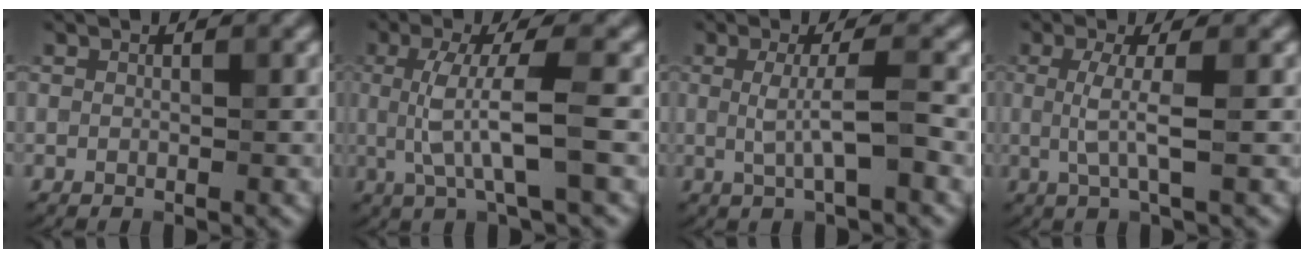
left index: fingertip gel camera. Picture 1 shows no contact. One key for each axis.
{"total": 5.6, "fx": 0.0, "fy": 1.1, "fz": 5.5, "tx": -0.115, "ty": -0.003, "tz": 0.002}
{"total": 3.3, "fx": -0.1, "fy": 0.5, "fz": 3.2, "tx": -0.064, "ty": -0.004, "tz": -0.002}
{"total": 3.1, "fx": 0.1, "fy": 0.6, "fz": 3.0, "tx": -0.064, "ty": -0.001, "tz": -0.002}